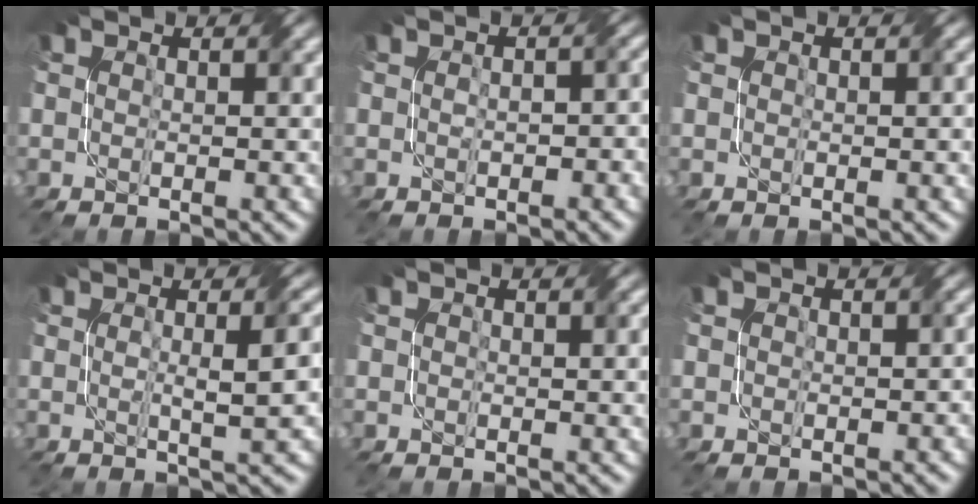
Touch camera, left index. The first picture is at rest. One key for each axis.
{"total": 1.9, "fx": -0.3, "fy": 1.2, "fz": 1.4, "tx": -0.021, "ty": -0.002, "tz": 0.002}
{"total": 1.1, "fx": 0.3, "fy": 0.6, "fz": 0.8, "tx": -0.009, "ty": 0.001, "tz": 0.007}
{"total": 3.8, "fx": 0.3, "fy": 0.9, "fz": 3.7, "tx": -0.049, "ty": 0.004, "tz": 0.005}
{"total": 1.2, "fx": 0.5, "fy": 0.7, "fz": 0.8, "tx": -0.010, "ty": 0.000, "tz": 0.011}
{"total": 0.7, "fx": 0.2, "fy": 0.7, "fz": 0.3, "tx": -0.003, "ty": -0.001, "tz": 0.003}